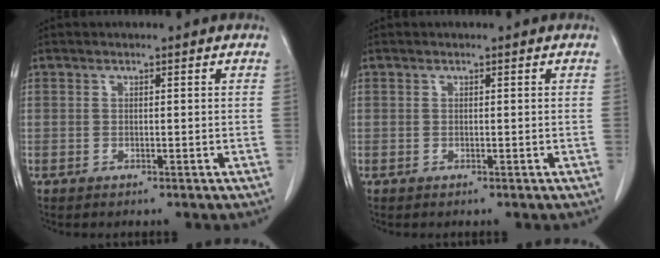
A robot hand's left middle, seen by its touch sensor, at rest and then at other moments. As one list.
[{"total": 0.0}]